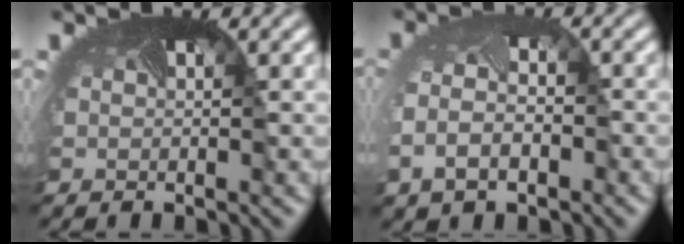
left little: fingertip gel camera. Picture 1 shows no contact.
{"total": 4.1, "force": [-1.4, 2.7, 2.6], "torque": [-0.075, -0.019, -0.027]}